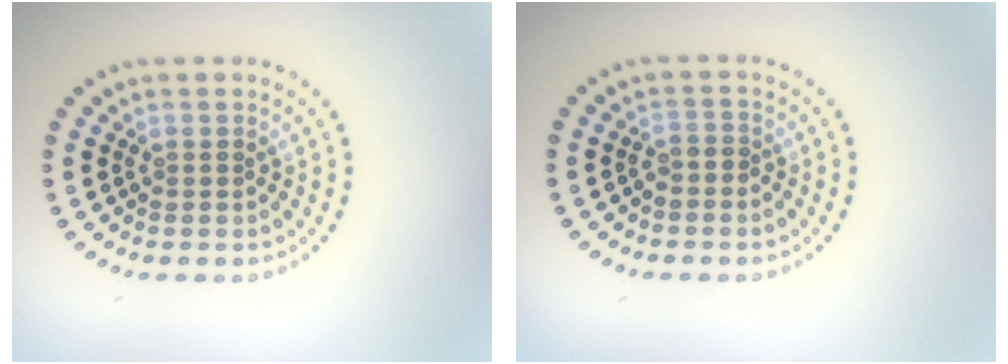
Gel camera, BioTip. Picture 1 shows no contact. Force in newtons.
{"total": 0.8, "press": 0.5, "slide": 0.6}